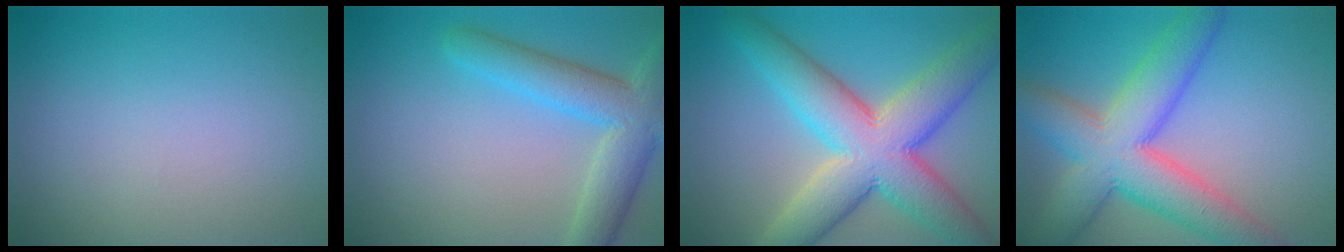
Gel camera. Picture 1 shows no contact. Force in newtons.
{"total": 5.9, "press": 5.9, "slide": 0.3}
{"total": 10.7, "press": 10.7, "slide": 0.5}
{"total": 9.3, "press": 9.3, "slide": 0.6}